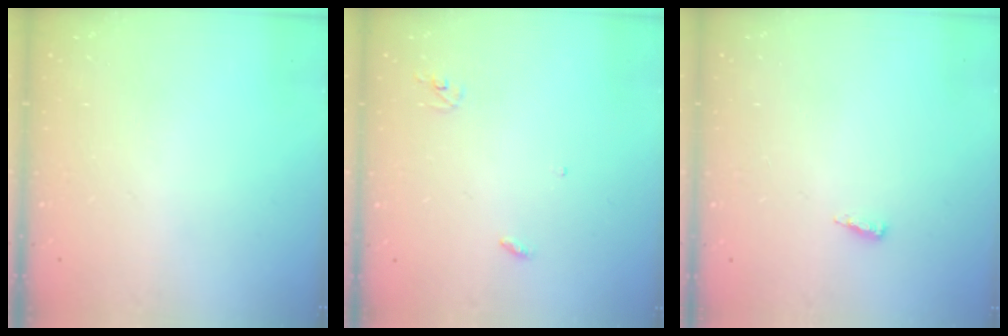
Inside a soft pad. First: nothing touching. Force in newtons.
{"total": 3.0, "press": 2.9, "slide": 0.2}
{"total": 3.9, "press": 3.6, "slide": 1.5}